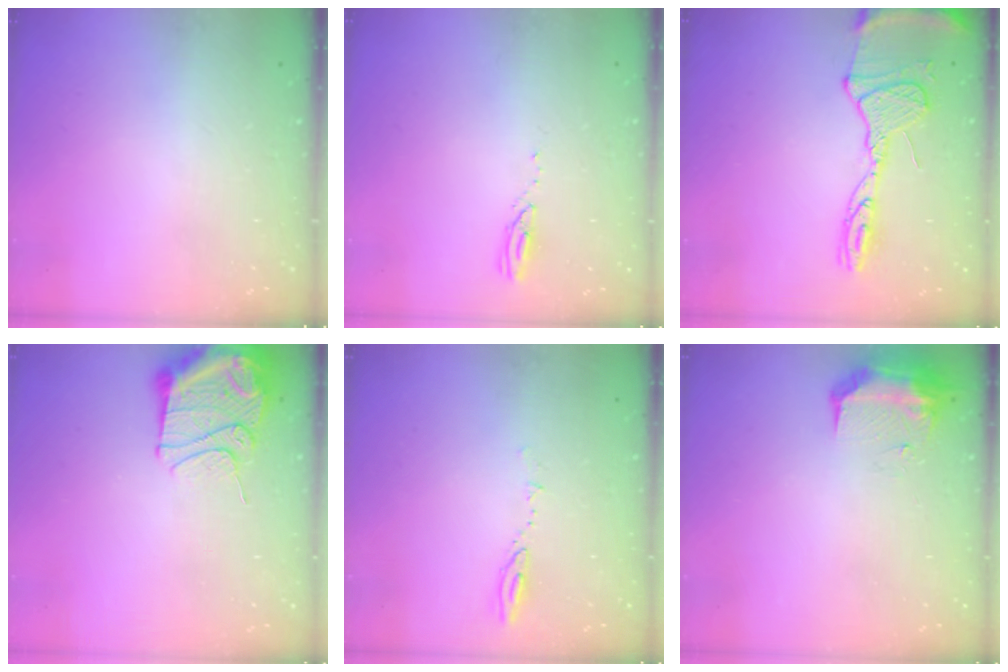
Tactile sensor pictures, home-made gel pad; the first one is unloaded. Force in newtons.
{"total": 3.0, "press": 3.0, "slide": 0.1}
{"total": 15.9, "press": 15.8, "slide": 1.6}
{"total": 13.1, "press": 13.1, "slide": 1.5}
{"total": 4.5, "press": 4.4, "slide": 0.5}
{"total": 15.7, "press": 10.5, "slide": 11.7}